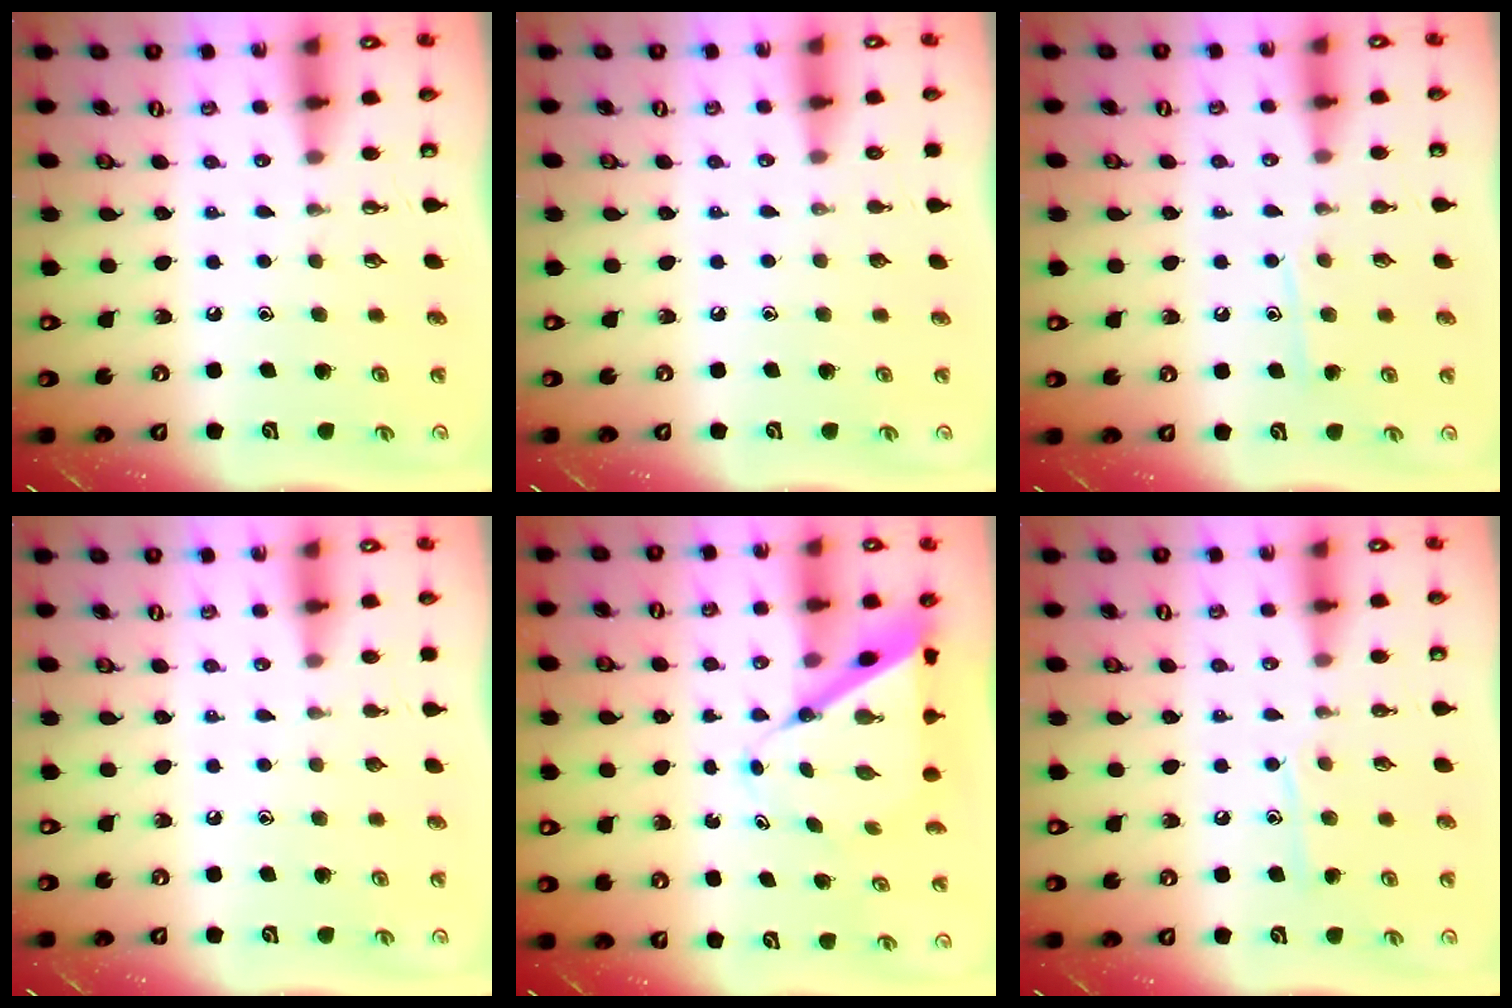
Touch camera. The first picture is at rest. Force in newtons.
{"total": 0.0}
{"total": 7.4, "press": 7.3, "slide": 0.6}
{"total": 0.0}
{"total": 8.4, "press": 8.4, "slide": 0.6}
{"total": 7.4, "press": 7.4, "slide": 0.8}